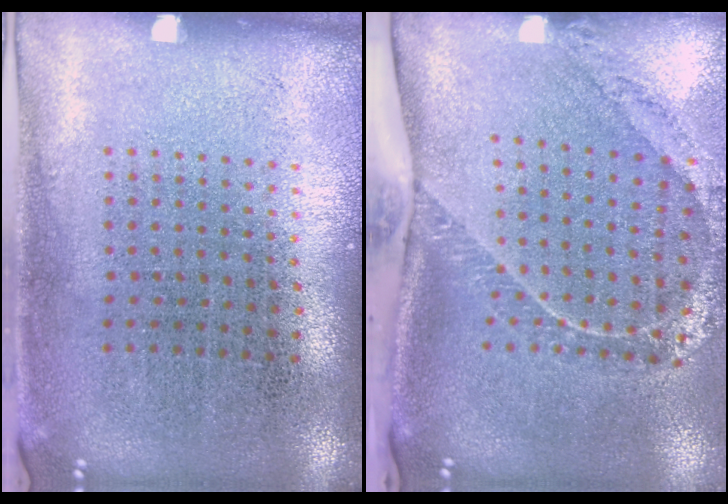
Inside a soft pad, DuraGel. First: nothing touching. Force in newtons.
{"total": 1.8, "press": 1.5, "slide": 1.1}